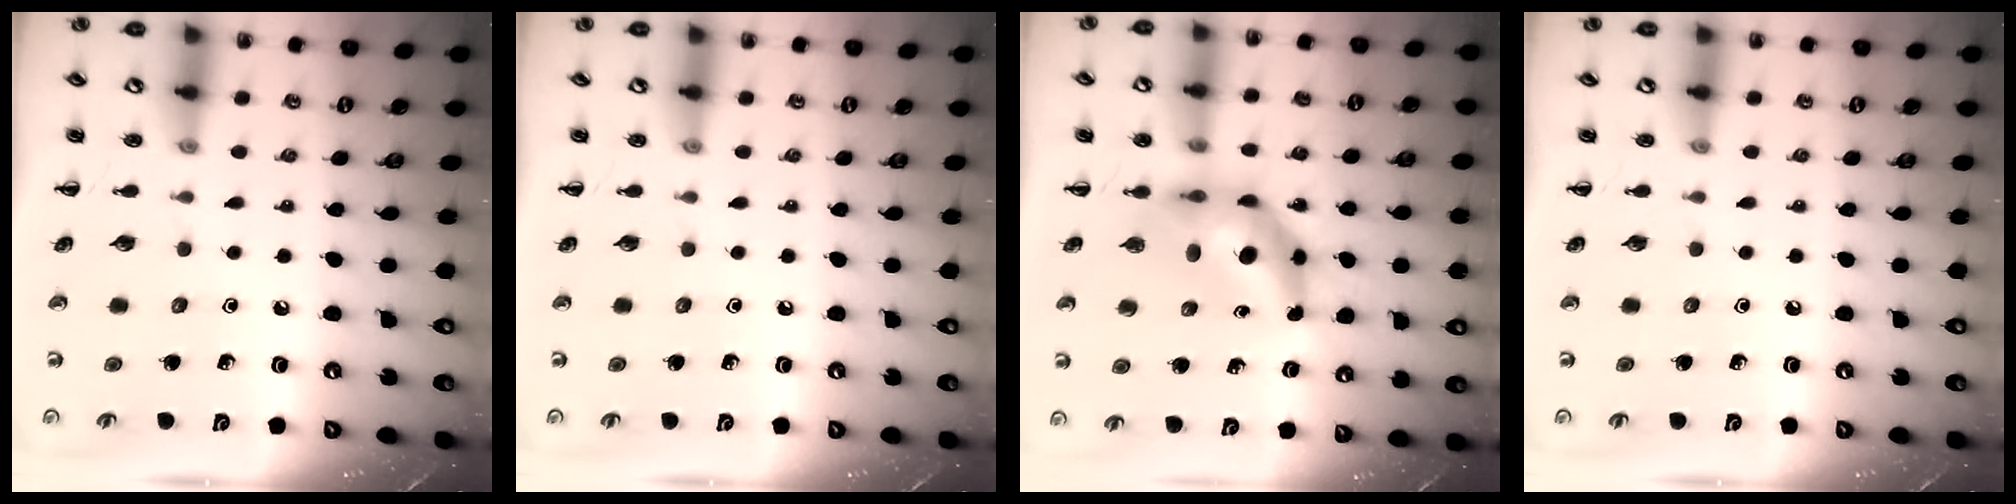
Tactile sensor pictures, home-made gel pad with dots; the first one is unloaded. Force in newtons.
{"total": 0.0}
{"total": 8.1, "press": 7.7, "slide": 2.5}
{"total": 0.0}